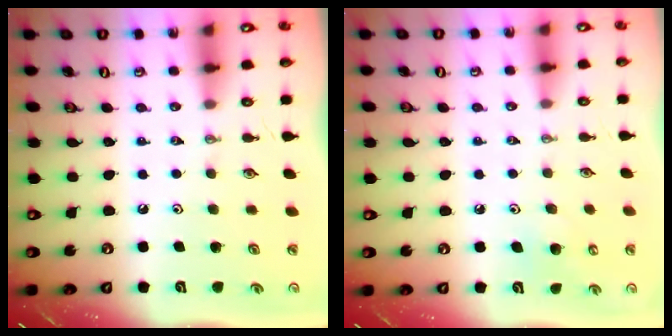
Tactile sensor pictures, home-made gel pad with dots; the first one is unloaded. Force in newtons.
{"total": 6.9, "press": 6.8, "slide": 0.8}